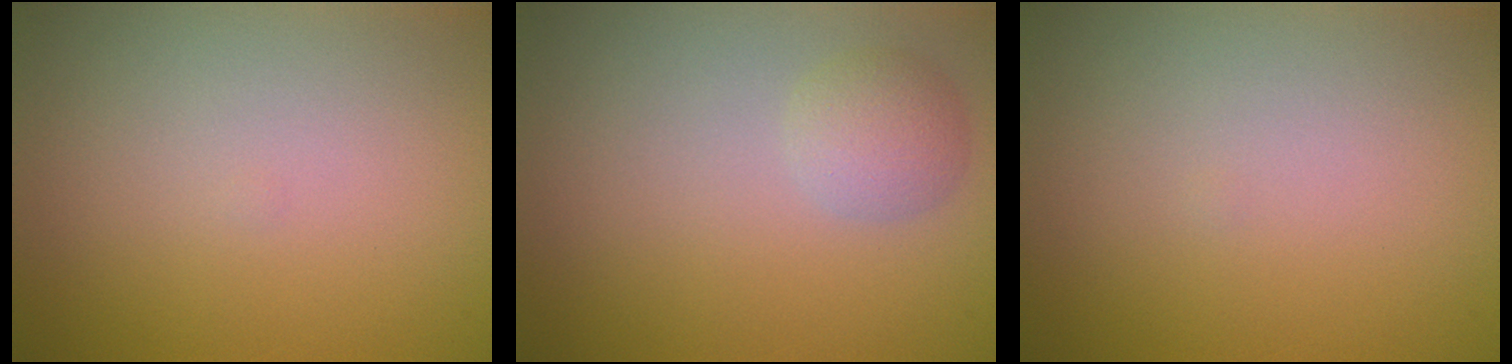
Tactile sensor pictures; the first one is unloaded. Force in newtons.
{"total": 2.1, "press": 2.1, "slide": 0.1}
{"total": 0.0}